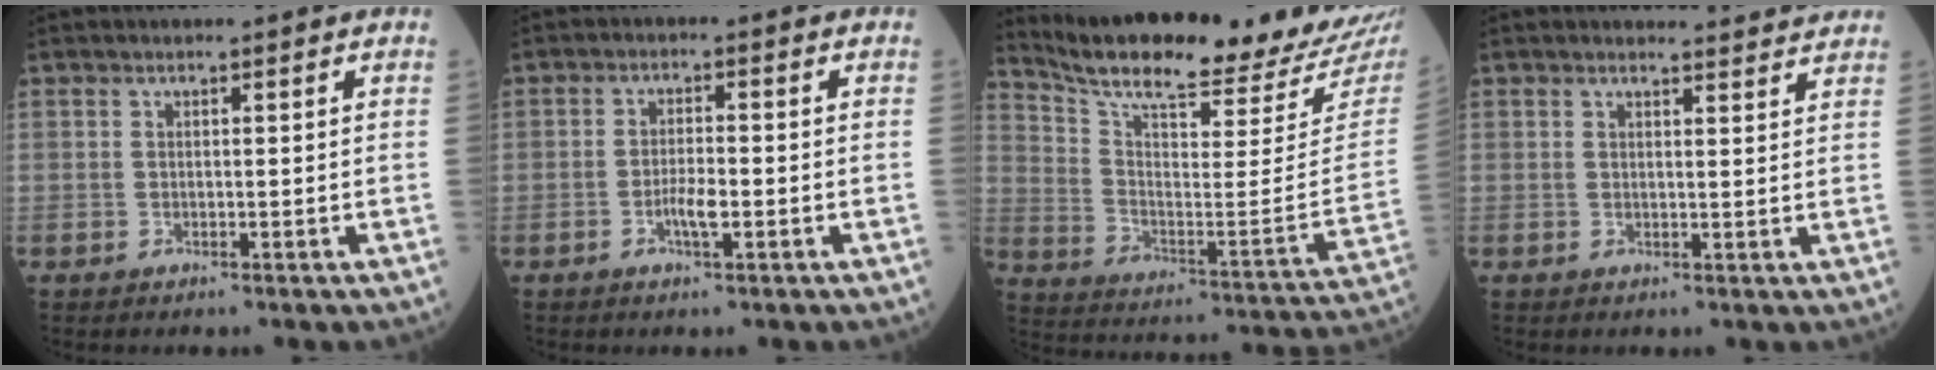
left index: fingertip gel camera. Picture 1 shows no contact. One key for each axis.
{"total": 2.9, "fx": -1.3, "fy": 0.5, "fz": 2.5, "tx": -0.047, "ty": -0.002, "tz": -0.025}
{"total": 24.5, "fx": 22.7, "fy": 0.9, "fz": 9.2, "tx": -0.161, "ty": -0.092, "tz": 0.315}
{"total": 8.1, "fx": 7.9, "fy": 0.8, "fz": 1.3, "tx": -0.003, "ty": 0.002, "tz": 0.075}